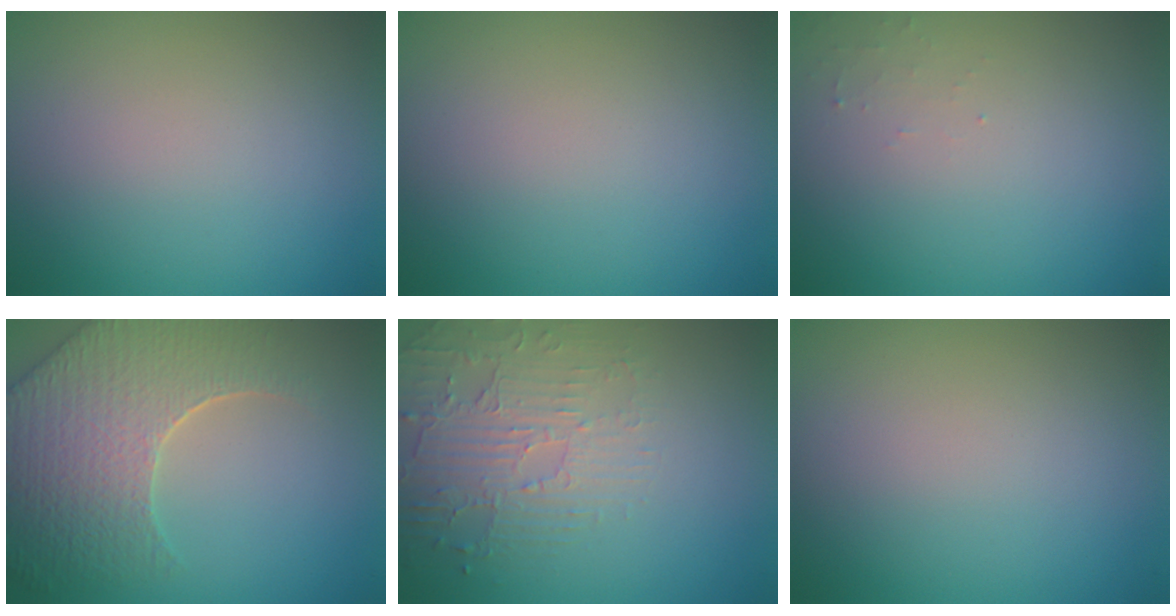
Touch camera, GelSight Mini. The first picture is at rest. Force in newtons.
{"total": 0.0}
{"total": 0.7, "press": 0.7, "slide": 0.2}
{"total": 8.6, "press": 6.3, "slide": 5.9}
{"total": 2.6, "press": 2.1, "slide": 1.5}
{"total": 0.0}